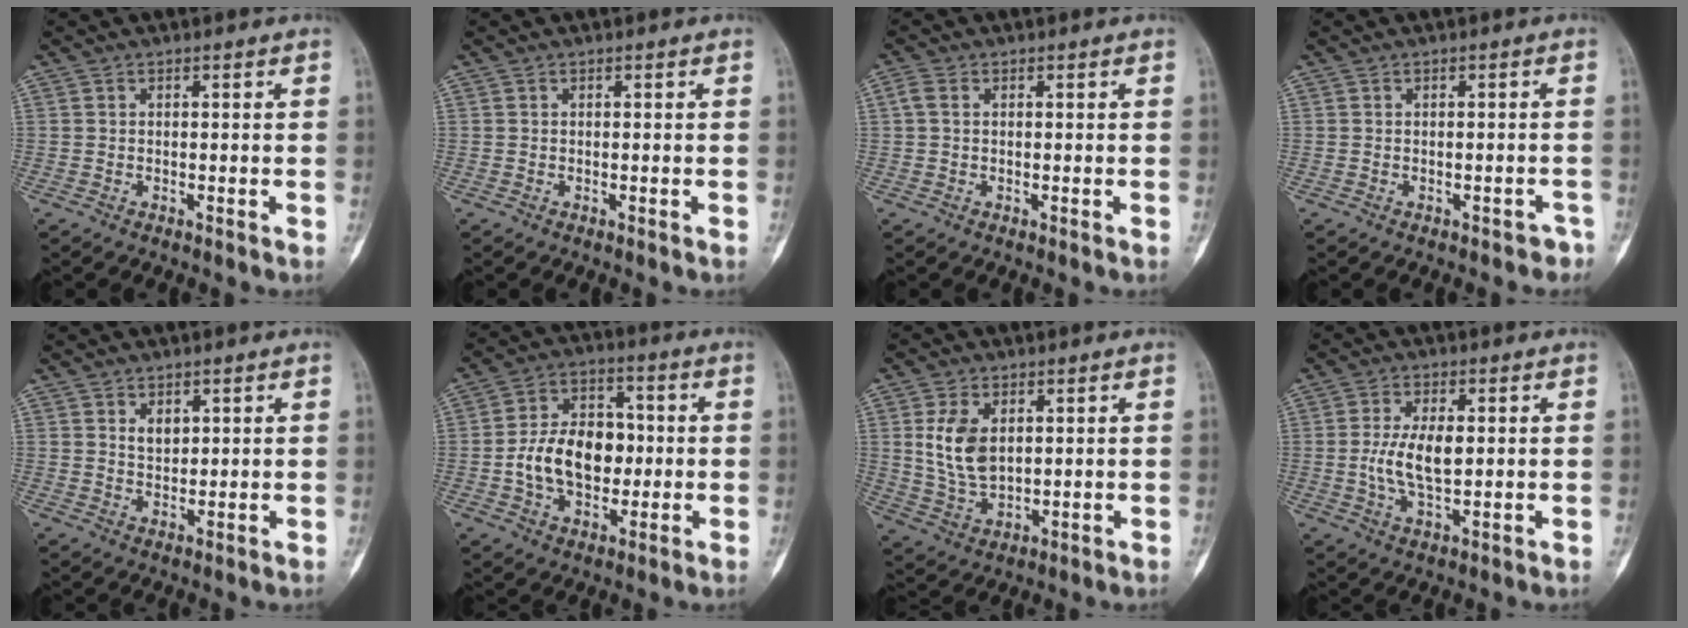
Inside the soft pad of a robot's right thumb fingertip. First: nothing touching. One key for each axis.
{"total": 0.0}
{"total": 2.0, "fx": 0.4, "fy": 1.3, "fz": 1.4, "tx": -0.037, "ty": 0.008, "tz": 0.007}
{"total": 2.3, "fx": -1.8, "fy": 1.3, "fz": 0.7, "tx": -0.001, "ty": 0.019, "tz": -0.017}
{"total": 2.9, "fx": 1.3, "fy": 1.9, "fz": 1.7, "tx": -0.015, "ty": -0.010, "tz": 0.024}
{"total": 13.7, "fx": -1.1, "fy": 9.4, "fz": 9.9, "tx": -0.143, "ty": 0.027, "tz": -0.020}
{"total": 5.9, "fx": 1.5, "fy": 3.6, "fz": 4.4, "tx": -0.074, "ty": -0.008, "tz": 0.034}
{"total": 7.7, "fx": 0.3, "fy": 3.5, "fz": 6.9, "tx": -0.139, "ty": -0.004, "tz": 0.005}